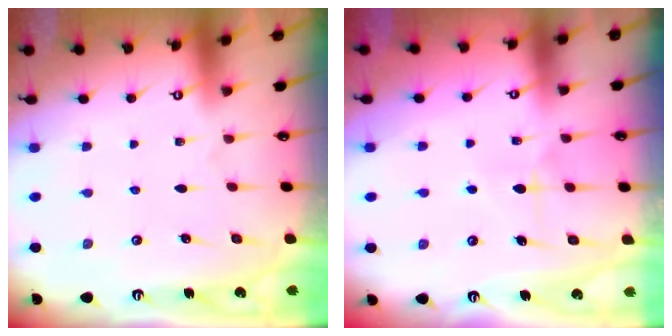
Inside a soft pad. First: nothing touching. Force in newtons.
{"total": 5.9, "press": 5.9, "slide": 0.7}